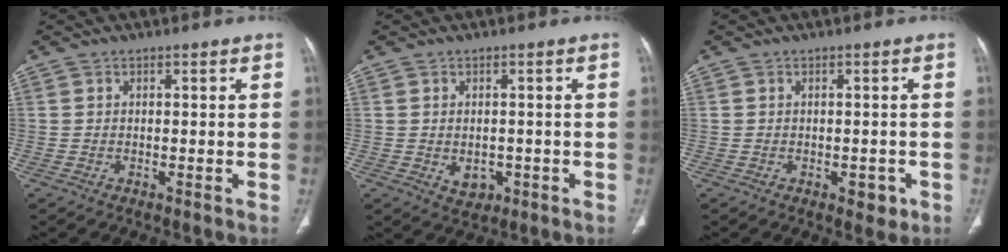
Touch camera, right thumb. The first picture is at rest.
{"total": 3.7, "force": [-0.9, 2.8, 2.3], "torque": [-0.023, 0.003, -0.001]}
{"total": 2.7, "force": [-1.1, 1.6, 1.9], "torque": [-0.011, 0.003, -0.009]}